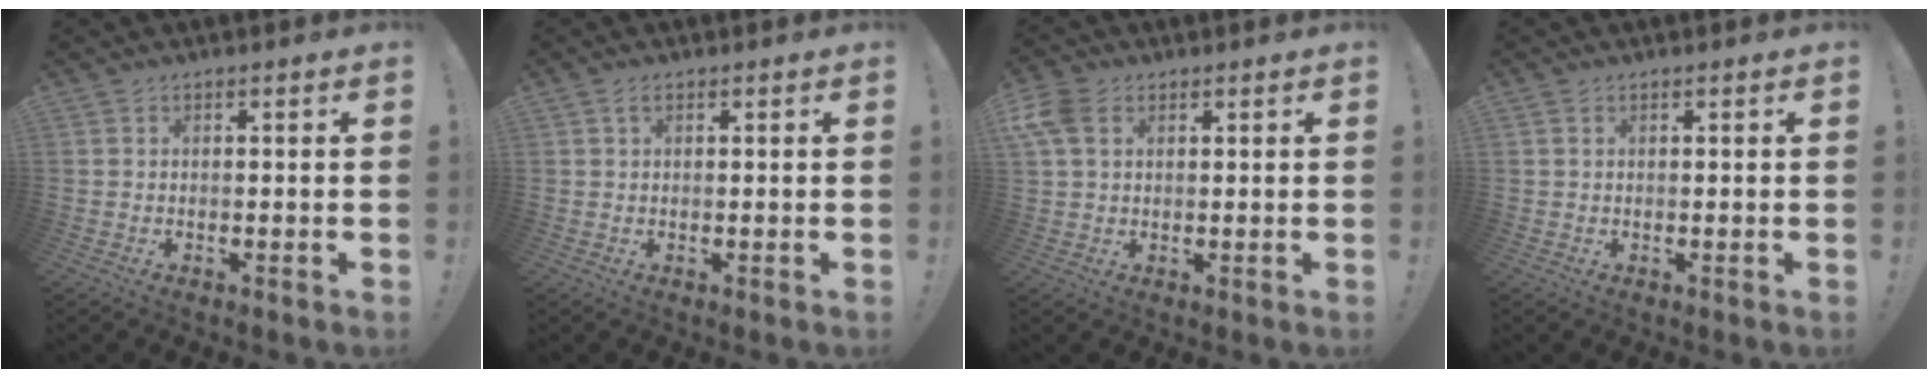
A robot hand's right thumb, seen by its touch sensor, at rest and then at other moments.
{"total": 1.9, "force": [1.0, 1.1, 1.2], "torque": [-0.023, 0.003, 0.018]}
{"total": 7.8, "force": [3.0, 5.2, 5.0], "torque": [-0.113, -0.002, 0.061]}
{"total": 1.0, "force": [0.5, 0.6, 0.5], "torque": [-0.016, 0.005, 0.011]}